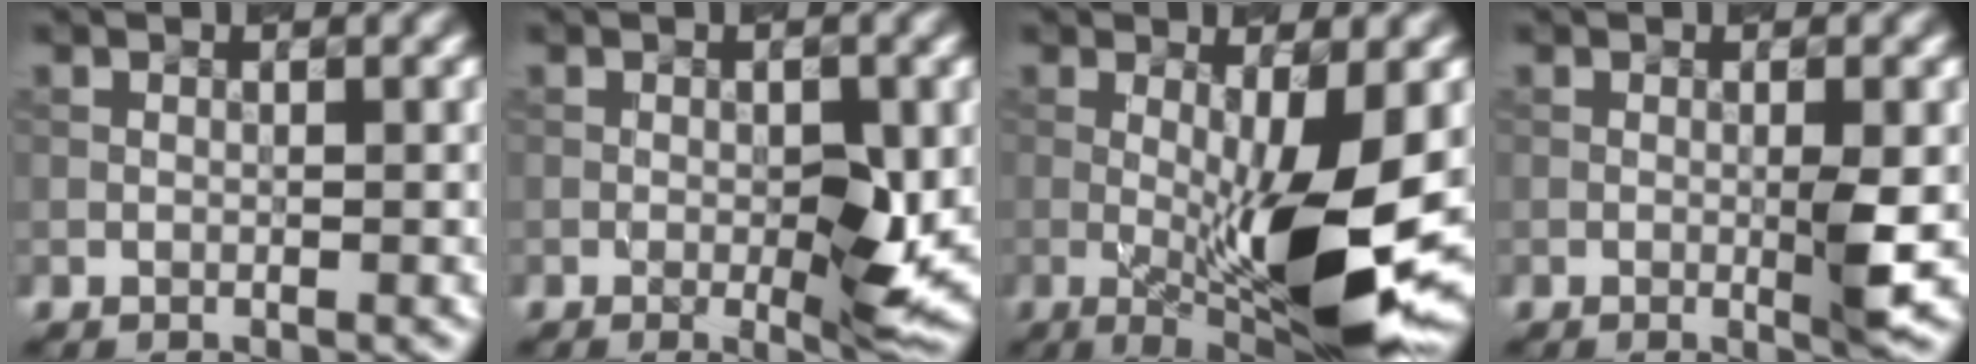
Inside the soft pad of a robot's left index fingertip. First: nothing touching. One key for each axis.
{"total": 3.7, "fx": -0.6, "fy": 0.6, "fz": 3.6, "tx": -0.060, "ty": -0.004, "tz": -0.001}
{"total": 9.6, "fx": -1.2, "fy": 2.1, "fz": 9.3, "tx": -0.144, "ty": -0.023, "tz": -0.007}
{"total": 2.5, "fx": -0.3, "fy": 0.3, "fz": 2.5, "tx": -0.040, "ty": -0.004, "tz": -0.001}